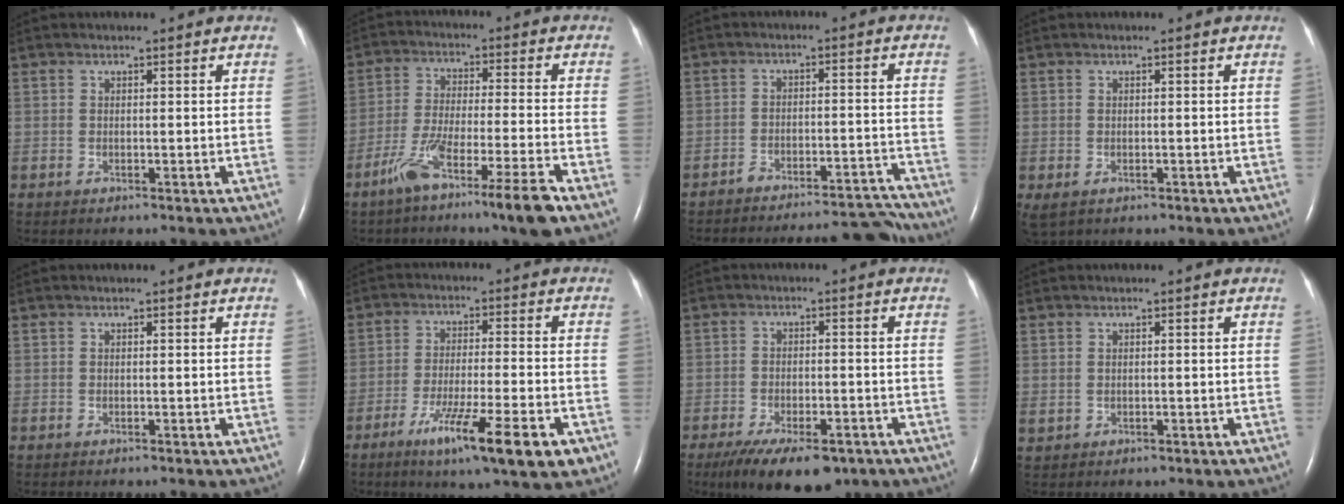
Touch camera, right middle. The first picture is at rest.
{"total": 11.2, "force": [-7.2, -0.7, 8.6], "torque": [-0.161, -0.028, -0.130]}
{"total": 12.0, "force": [-11.9, 0.8, 1.4], "torque": [-0.005, 0.027, -0.158]}
{"total": 2.0, "force": [-0.8, 1.4, 1.3], "torque": [-0.029, -0.006, -0.002]}
{"total": 0.0}
{"total": 13.0, "force": [-6.8, 0.8, 11.1], "torque": [-0.170, -0.029, -0.106]}
{"total": 11.7, "force": [-8.0, 4.4, 7.3], "torque": [-0.121, -0.012, -0.121]}
{"total": 0.8, "force": [0.2, 0.7, 0.4], "torque": [-0.010, 0.001, 0.009]}